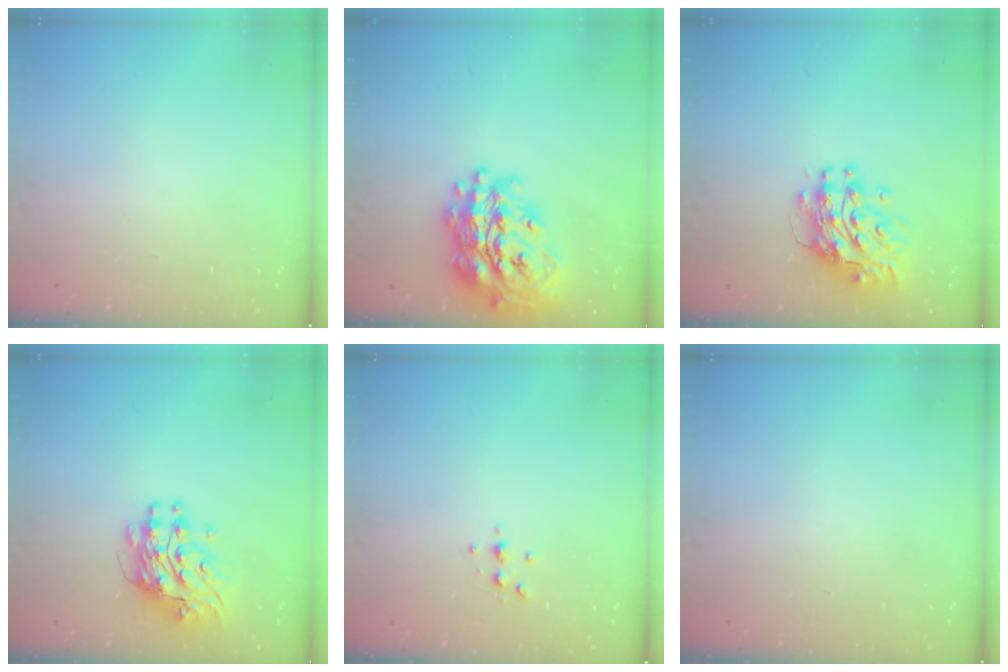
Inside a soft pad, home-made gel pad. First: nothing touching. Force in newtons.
{"total": 25.9, "press": 25.8, "slide": 2.3}
{"total": 10.7, "press": 10.7, "slide": 0.9}
{"total": 9.8, "press": 9.7, "slide": 0.8}
{"total": 3.3, "press": 3.2, "slide": 0.4}
{"total": 0.0}